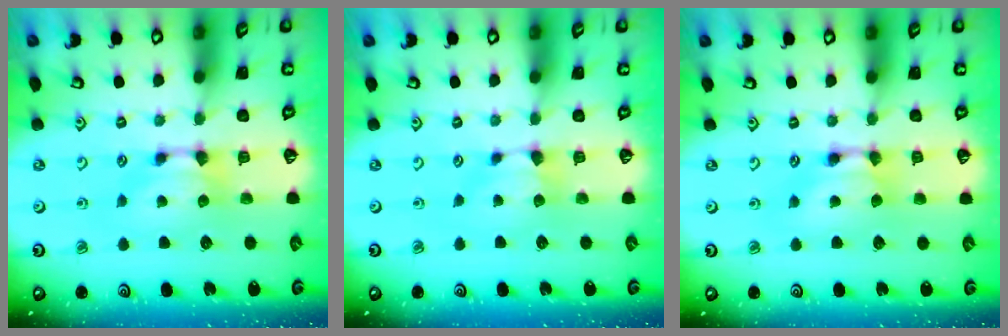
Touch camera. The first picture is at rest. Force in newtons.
{"total": 0.0}
{"total": 1.5, "press": 1.5, "slide": 0.1}